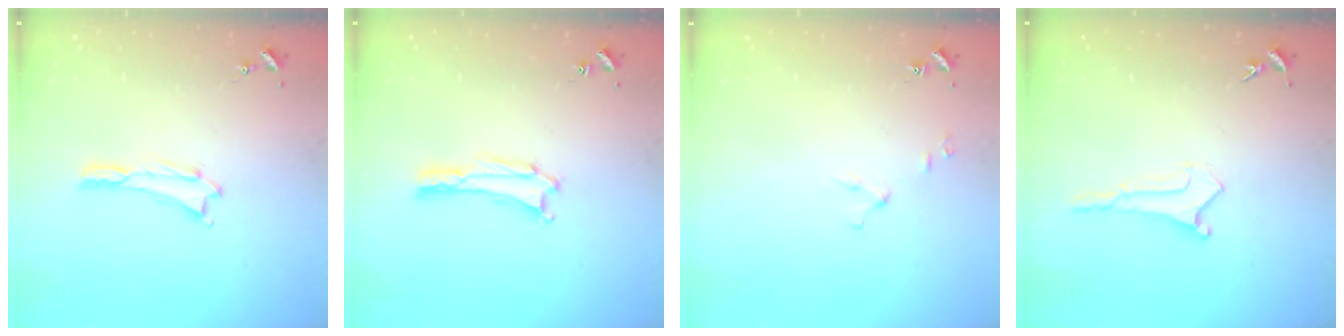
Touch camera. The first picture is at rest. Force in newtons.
{"total": 1.8, "press": 1.8, "slide": 0.2}
{"total": 2.6, "press": 2.6, "slide": 0.3}
{"total": 0.0}